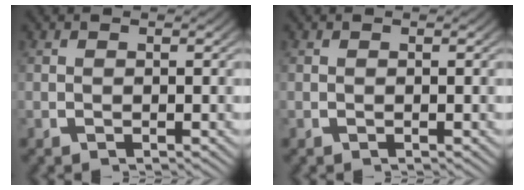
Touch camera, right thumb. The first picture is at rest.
{"total": 0.0}